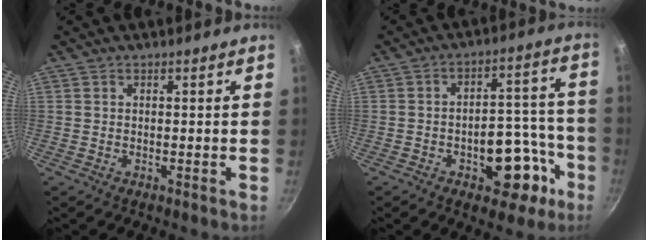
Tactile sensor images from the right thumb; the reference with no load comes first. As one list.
[{"total": 13.5, "force": [-5.9, 7.7, 9.4], "torque": [-0.063, 0.058, -0.072]}]